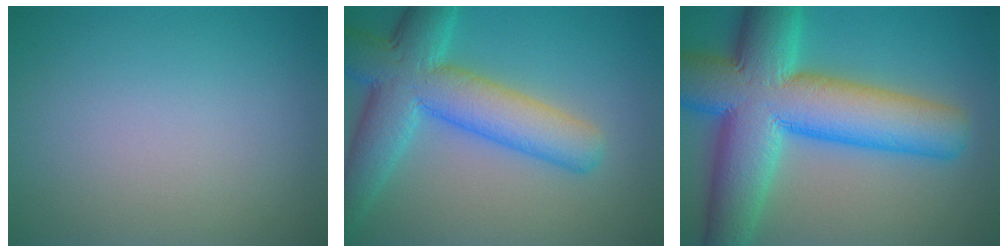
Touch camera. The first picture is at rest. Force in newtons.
{"total": 9.0, "press": 9.0, "slide": 0.7}
{"total": 14.7, "press": 14.7, "slide": 0.4}